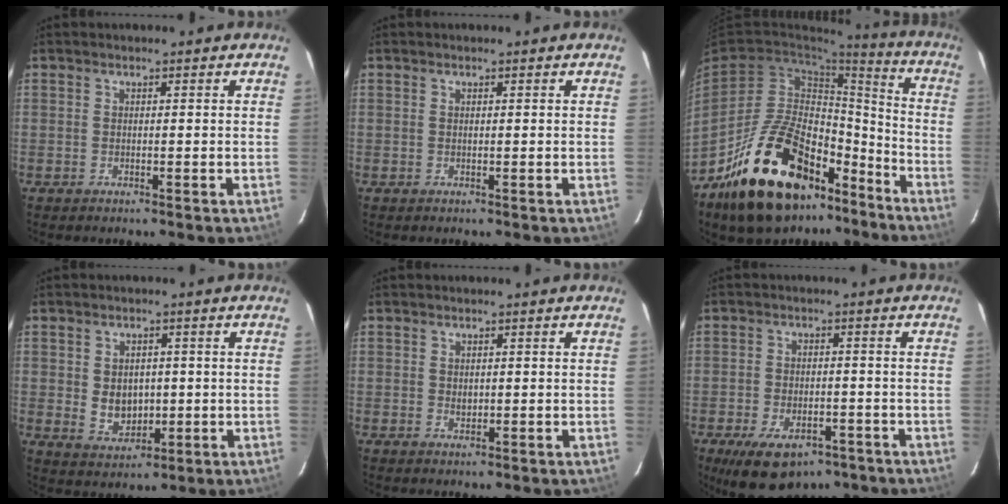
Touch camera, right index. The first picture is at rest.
{"total": 0.0}
{"total": 27.3, "force": [-18.0, 13.4, 15.5], "torque": [-0.286, 0.029, -0.266]}
{"total": 6.3, "force": [0.0, 5.0, 3.8], "torque": [-0.070, -0.001, 0.014]}
{"total": 1.2, "force": [0.2, 1.1, 0.6], "torque": [-0.008, 0.002, 0.004]}
{"total": 12.6, "force": [-8.0, 6.6, 7.0], "torque": [-0.150, -0.017, -0.118]}